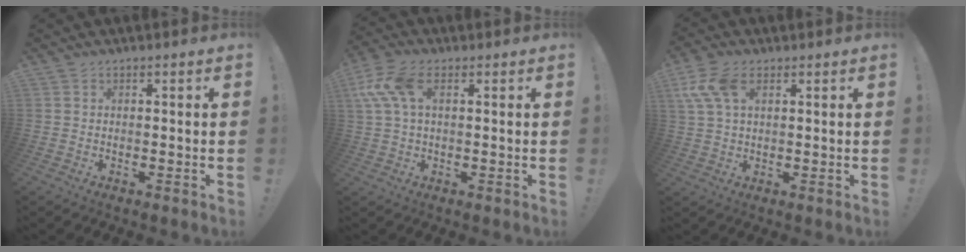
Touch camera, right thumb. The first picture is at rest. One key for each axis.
{"total": 10.6, "fx": 3.3, "fy": 5.8, "fz": 8.3, "tx": -0.180, "ty": 0.008, "tz": 0.067}
{"total": 9.5, "fx": 3.8, "fy": 5.6, "fz": 6.7, "tx": -0.155, "ty": 0.004, "tz": 0.075}